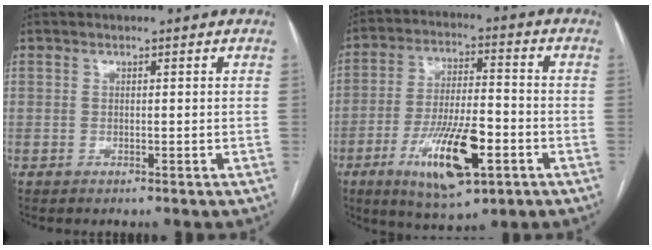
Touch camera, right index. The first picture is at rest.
{"total": 14.0, "force": [-5.7, 3.9, 12.2], "torque": [-0.227, -0.008, -0.089]}